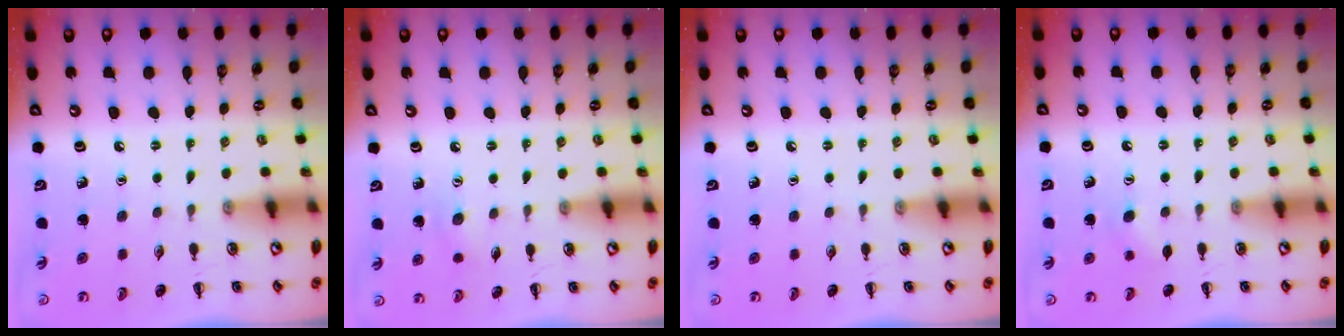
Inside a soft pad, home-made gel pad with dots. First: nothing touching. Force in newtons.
{"total": 5.3, "press": 5.1, "slide": 1.4}
{"total": 0.0}
{"total": 4.9, "press": 4.8, "slide": 1.0}